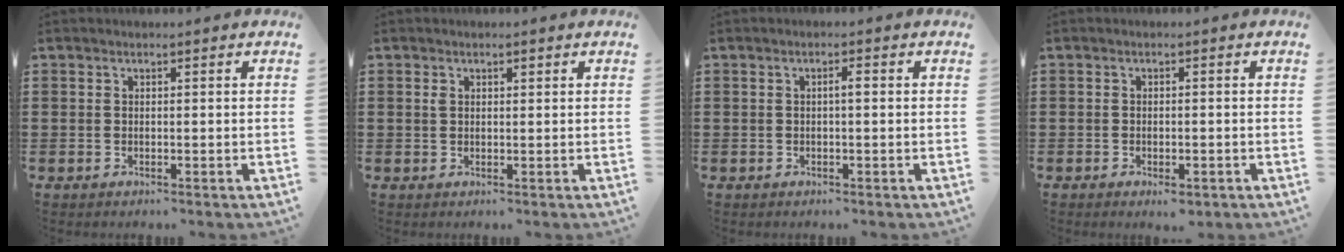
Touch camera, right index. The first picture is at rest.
{"total": 1.3, "force": [0.5, 0.6, 1.0], "torque": [-0.021, 0.005, 0.007]}
{"total": 1.2, "force": [-0.1, 0.2, 1.2], "torque": [-0.022, 0.001, -0.002]}
{"total": 1.6, "force": [-1.1, 0.5, 0.9], "torque": [-0.019, -0.003, -0.021]}